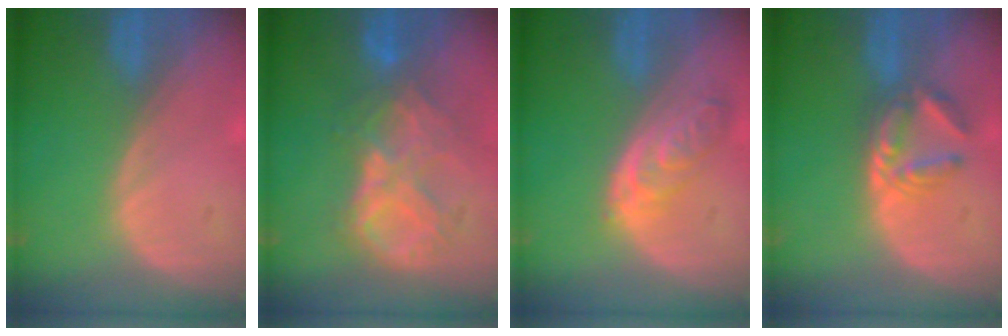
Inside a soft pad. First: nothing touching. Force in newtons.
{"total": 9.0, "press": 7.8, "slide": 4.6}
{"total": 5.5, "press": 5.4, "slide": 0.7}
{"total": 5.8, "press": 4.9, "slide": 3.1}